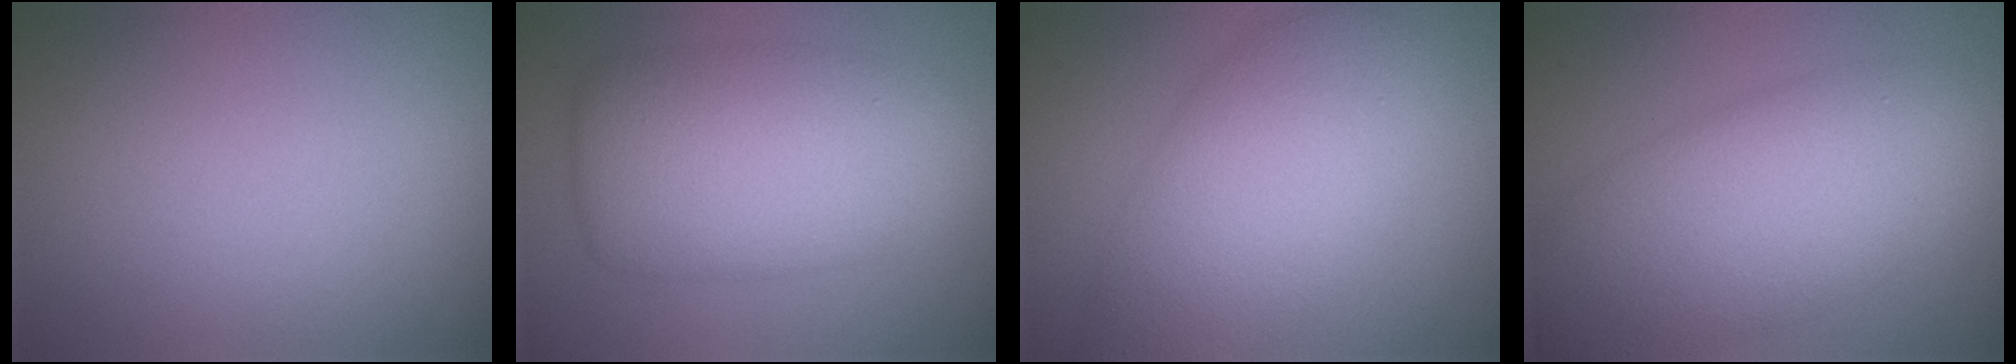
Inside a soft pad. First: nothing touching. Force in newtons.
{"total": 9.2, "press": 9.2, "slide": 0.1}
{"total": 8.2, "press": 8.2, "slide": 0.3}
{"total": 9.9, "press": 9.9, "slide": 0.6}